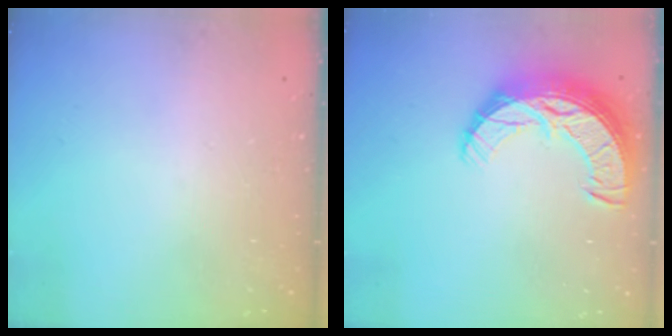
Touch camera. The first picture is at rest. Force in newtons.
{"total": 15.2, "press": 15.2, "slide": 1.0}